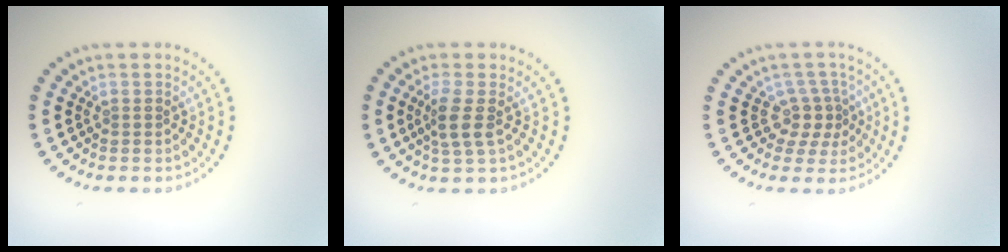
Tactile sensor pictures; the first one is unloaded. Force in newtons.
{"total": 2.4, "press": 1.9, "slide": 1.5}
{"total": 2.6, "press": 1.8, "slide": 1.9}